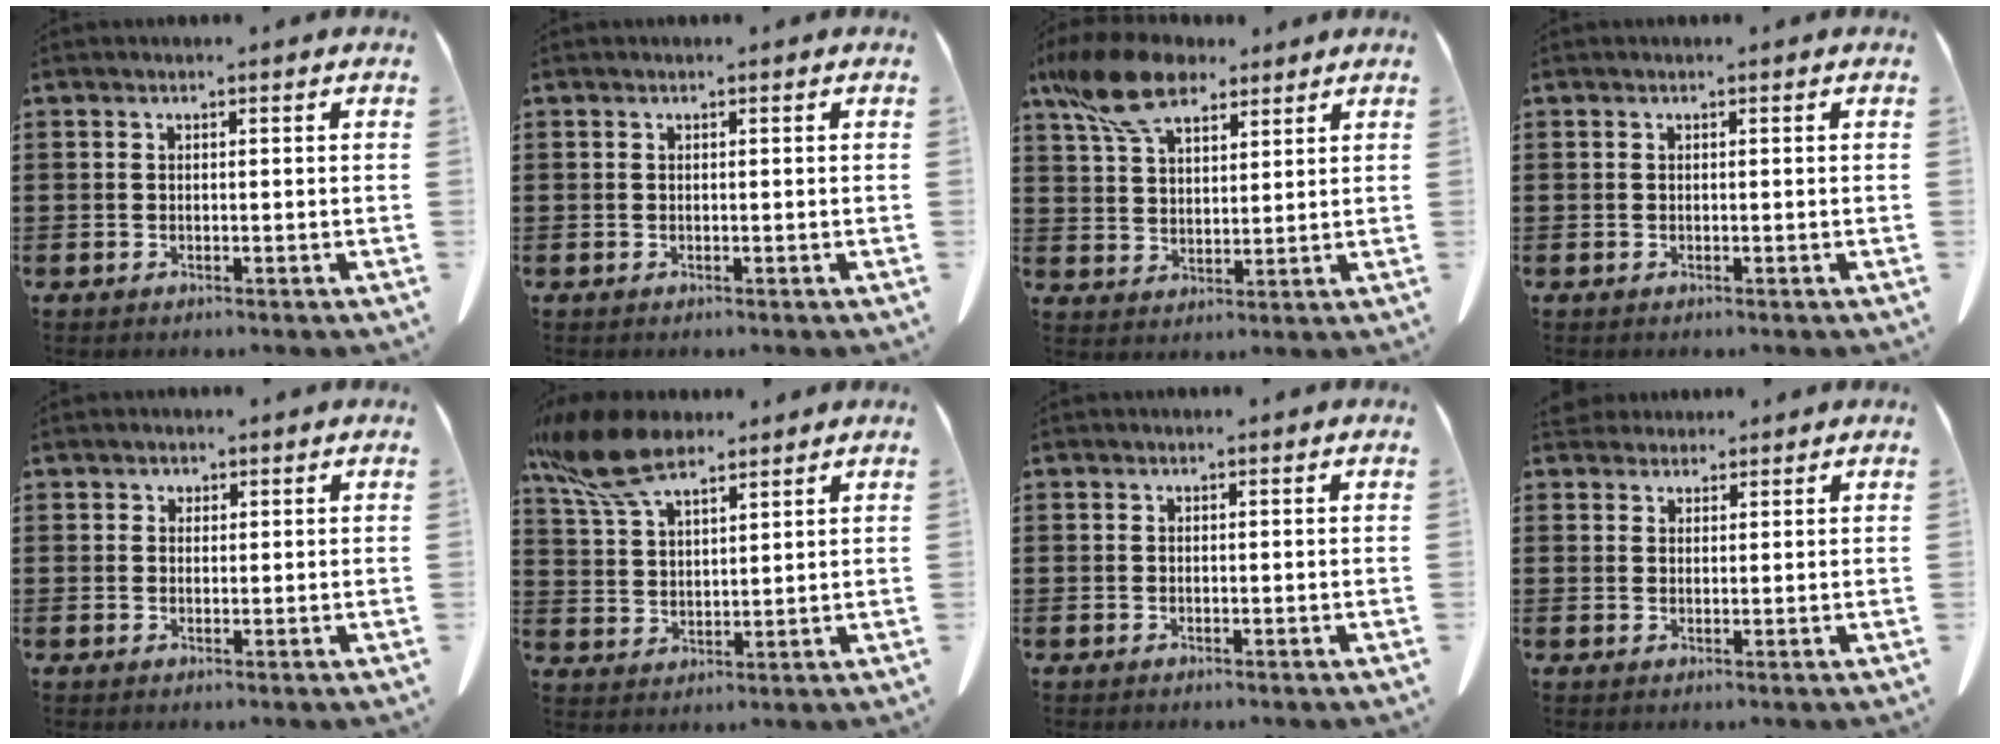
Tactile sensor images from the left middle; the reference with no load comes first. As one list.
[{"total": 0.0}, {"total": 10.8, "force": [7.6, 4.6, 6.1], "torque": [-0.147, -0.008, 0.143]}, {"total": 0.0}, {"total": 0.9, "force": [0.7, 0.6, 0.2], "torque": [-0.006, 0.000, 0.014]}, {"total": 10.5, "force": [7.6, 3.6, 6.3], "torque": [-0.154, -0.016, 0.141]}, {"total": 0.0}, {"total": 2.7, "force": [2.5, 0.9, 0.4], "torque": [-0.015, -0.001, 0.050]}]